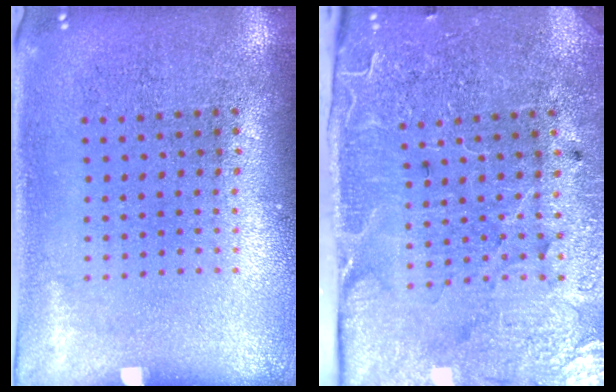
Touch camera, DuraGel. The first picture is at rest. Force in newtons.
{"total": 3.5, "press": 3.4, "slide": 0.7}